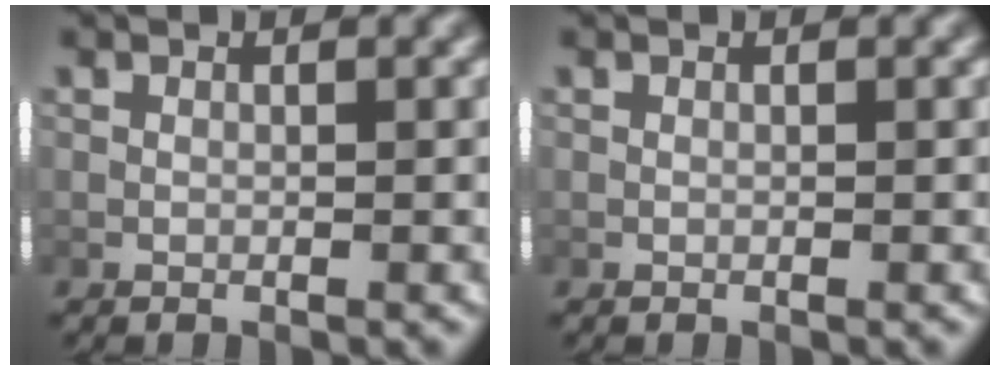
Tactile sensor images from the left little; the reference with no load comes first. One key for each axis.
{"total": 0.0}